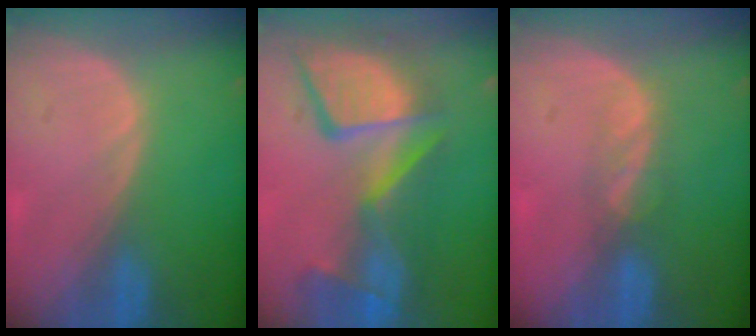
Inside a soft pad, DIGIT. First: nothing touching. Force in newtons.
{"total": 13.2, "press": 11.2, "slide": 7.0}
{"total": 3.1, "press": 2.7, "slide": 1.6}